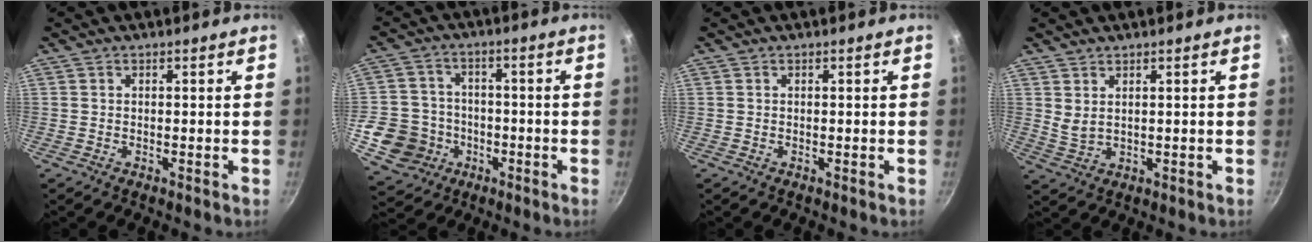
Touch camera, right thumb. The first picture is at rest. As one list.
[{"total": 11.4, "force": [-4.0, 10.0, 3.6], "torque": [-0.045, 0.036, -0.067]}, {"total": 0.0}, {"total": 2.6, "force": [1.4, 1.1, 1.9], "torque": [-0.036, -0.017, 0.032]}]